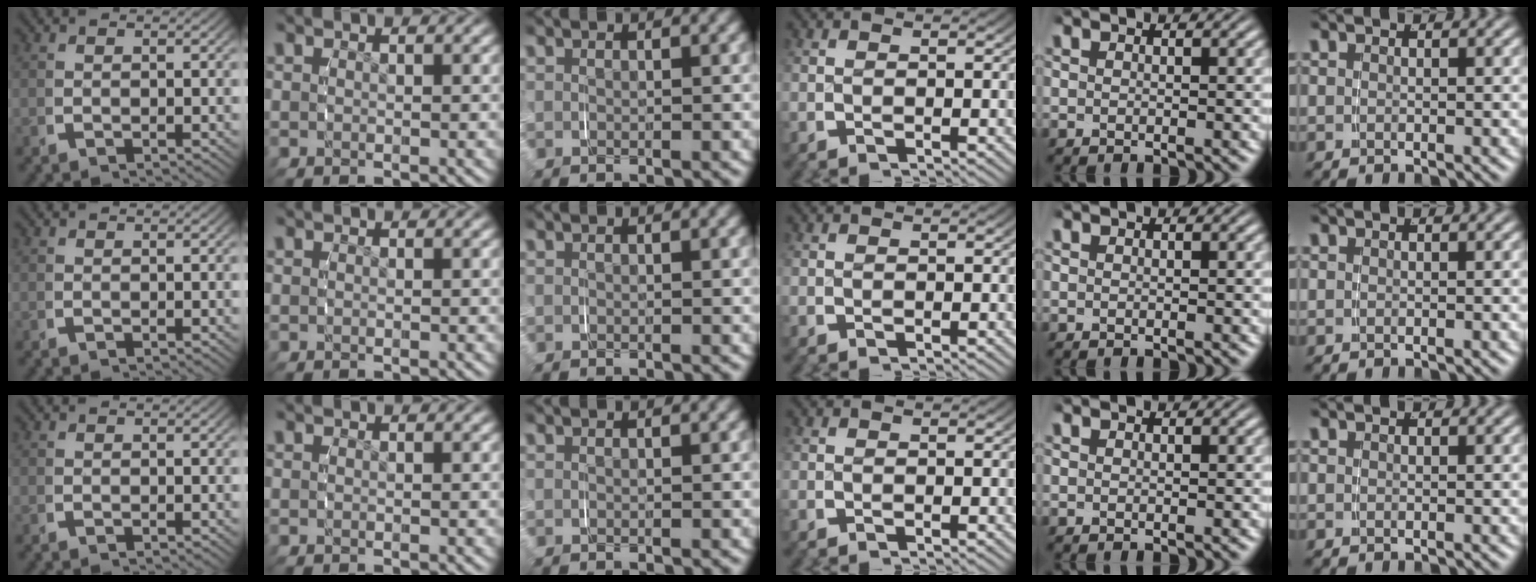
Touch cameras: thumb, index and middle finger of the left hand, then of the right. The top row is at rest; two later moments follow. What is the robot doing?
{"motion": "grasp_and_lifting", "object": "jewelry box"}